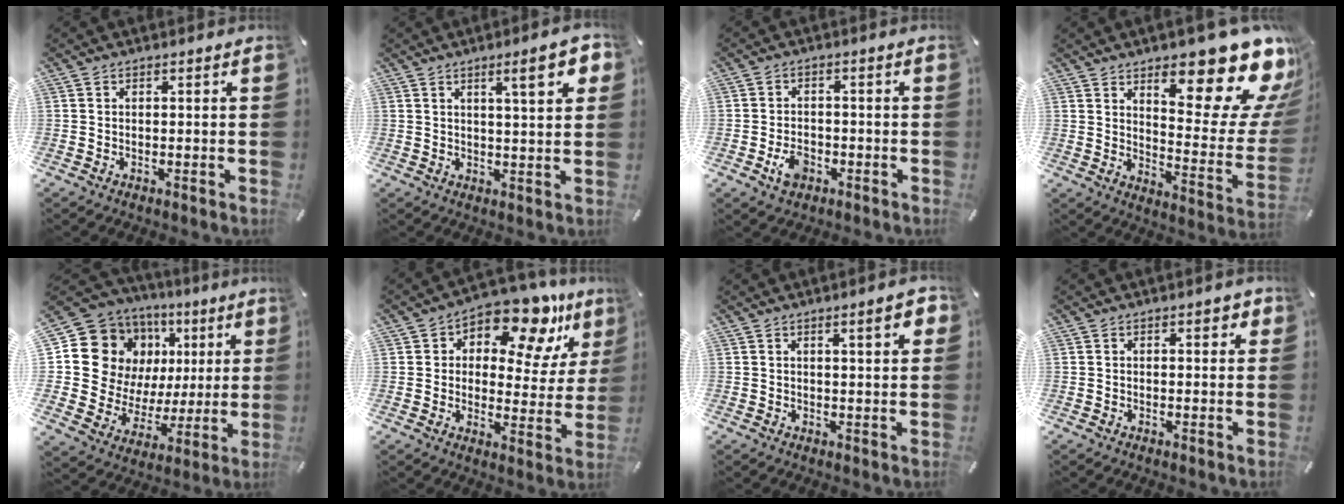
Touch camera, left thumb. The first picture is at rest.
{"total": 9.2, "force": [4.2, 1.9, 8.0], "torque": [-0.120, -0.011, 0.061]}
{"total": 4.8, "force": [-2.1, 3.4, 2.6], "torque": [-0.055, 0.007, -0.038]}
{"total": 20.8, "force": [13.4, 7.7, 13.9], "torque": [-0.166, -0.117, 0.214]}
{"total": 16.2, "force": [5.8, 13.8, 6.2], "torque": [-0.099, -0.040, 0.130]}
{"total": 13.2, "force": [8.9, 6.5, 7.3], "torque": [-0.102, -0.064, 0.152]}
{"total": 5.3, "force": [2.4, 1.3, 4.5], "torque": [-0.066, -0.005, 0.035]}
{"total": 1.7, "force": [0.7, 0.8, 1.3], "torque": [-0.010, 0.000, 0.008]}